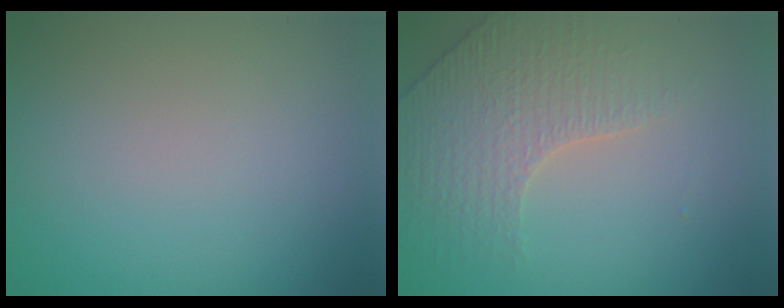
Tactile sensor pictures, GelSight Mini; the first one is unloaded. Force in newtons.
{"total": 3.9, "press": 3.2, "slide": 2.2}